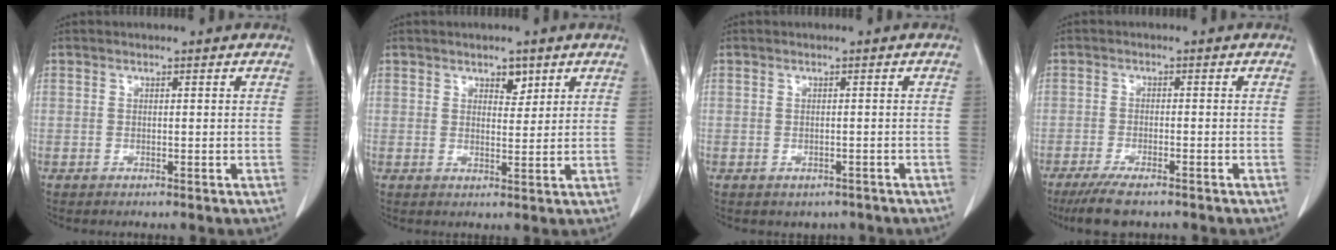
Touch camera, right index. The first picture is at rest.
{"total": 2.5, "force": [1.6, 1.3, 1.4], "torque": [-0.019, -0.002, 0.028]}
{"total": 2.4, "force": [-2.0, 1.3, 0.4], "torque": [-0.007, 0.002, -0.022]}
{"total": 7.1, "force": [-5.6, 1.1, 4.2], "torque": [-0.072, -0.015, -0.088]}